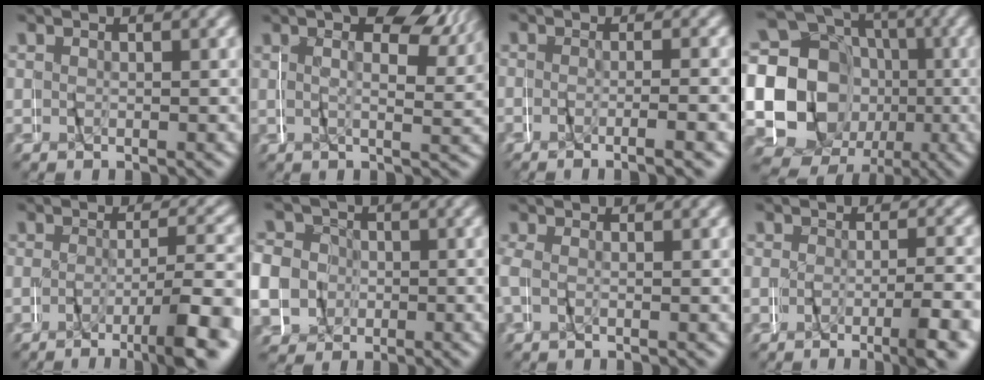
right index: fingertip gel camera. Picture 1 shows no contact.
{"total": 4.5, "force": [2.3, 1.0, 3.8], "torque": [-0.051, 0.013, 0.026]}
{"total": 2.4, "force": [-2.1, -0.4, 1.2], "torque": [-0.023, 0.001, -0.037]}
{"total": 17.3, "force": [-1.8, 15.7, 7.0], "torque": [-0.163, -0.047, -0.031]}
{"total": 6.1, "force": [-4.1, 0.6, 4.5], "torque": [-0.068, -0.005, -0.067]}
{"total": 9.3, "force": [0.6, 8.7, 3.2], "torque": [-0.079, -0.006, 0.001]}
{"total": 1.3, "force": [-0.9, 0.6, 0.8], "torque": [-0.026, 0.000, -0.018]}
{"total": 4.0, "force": [-3.0, 0.6, 2.6], "torque": [-0.036, -0.004, -0.051]}